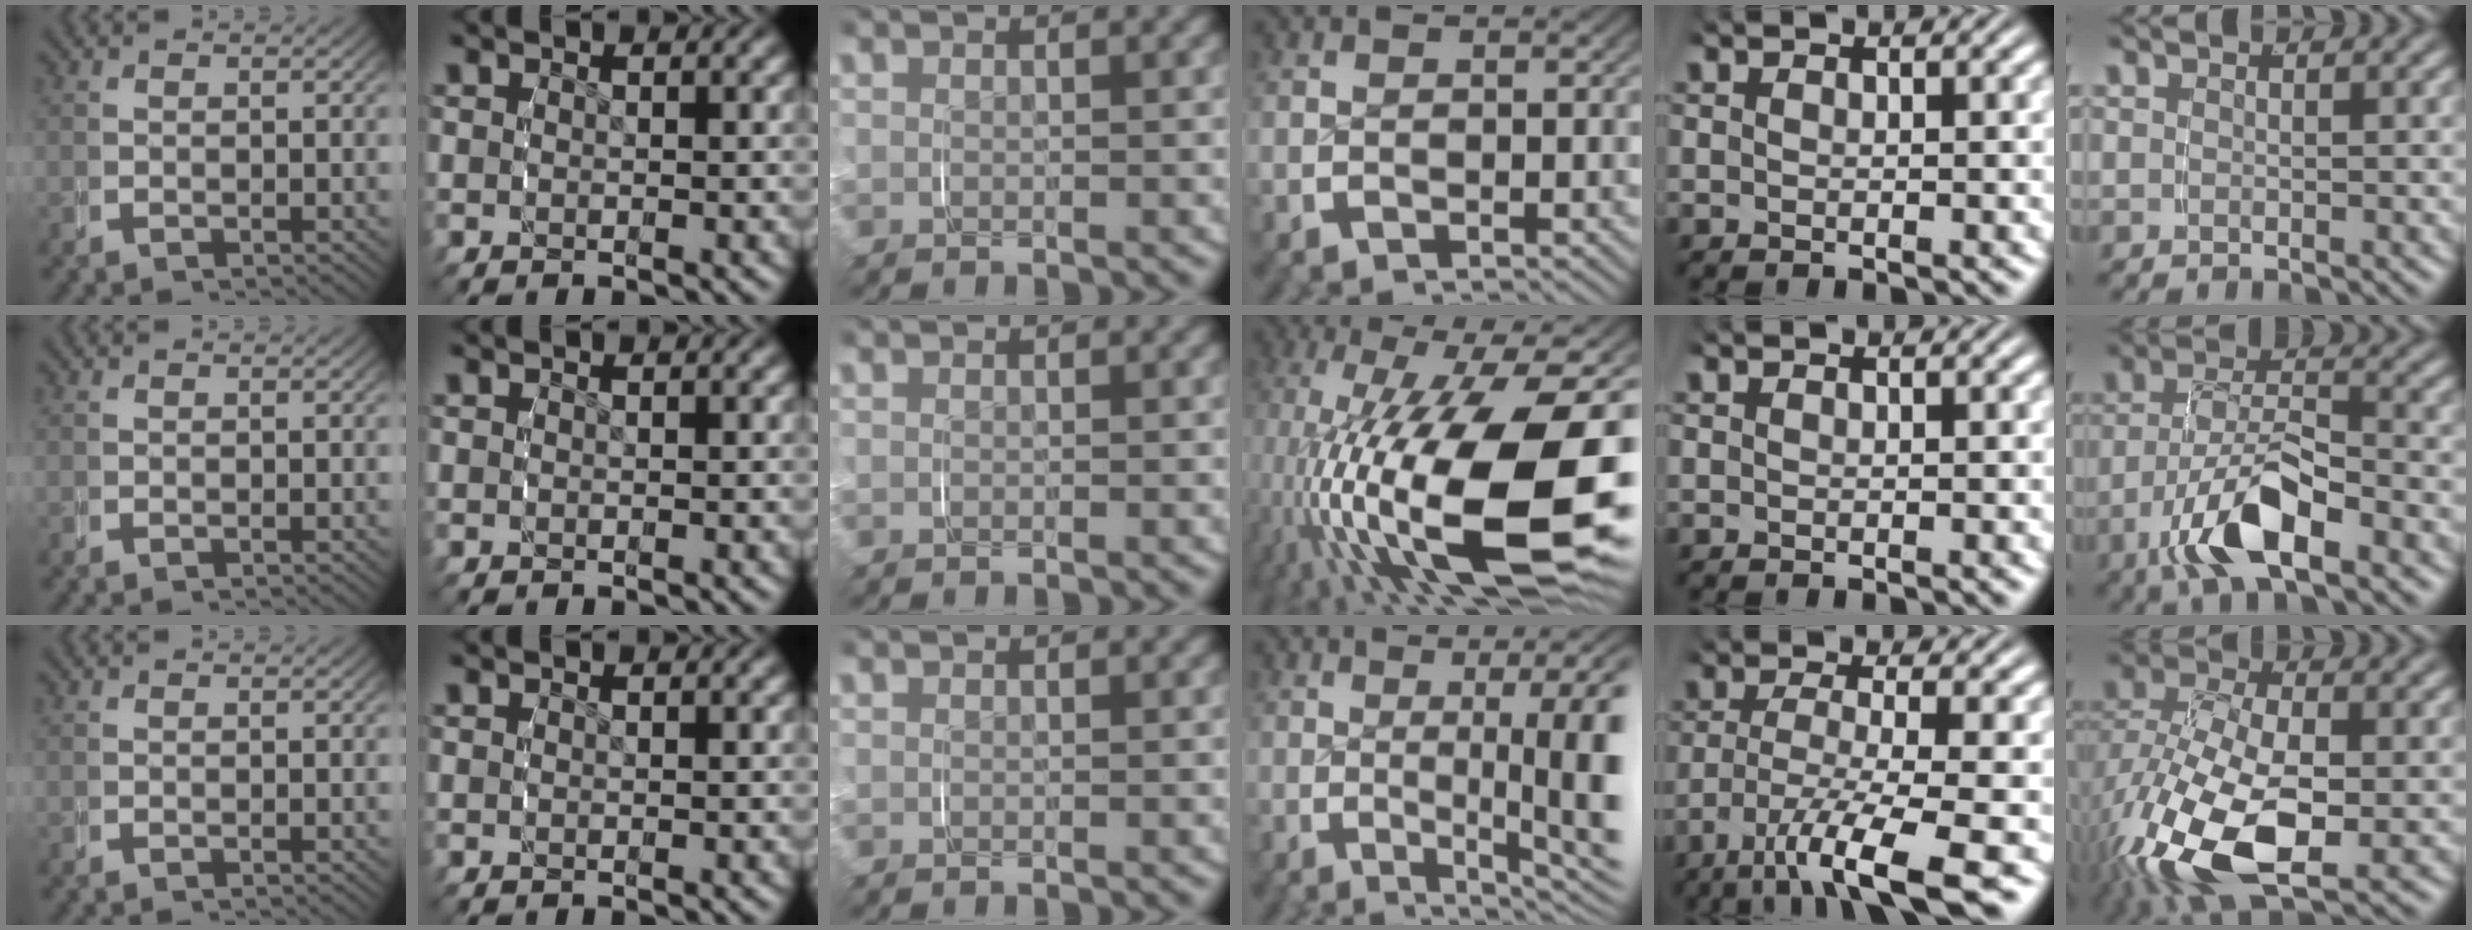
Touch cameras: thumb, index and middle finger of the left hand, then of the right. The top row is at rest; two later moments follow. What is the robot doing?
{"motion": "grasp_and_lifting", "object": "keyboard"}